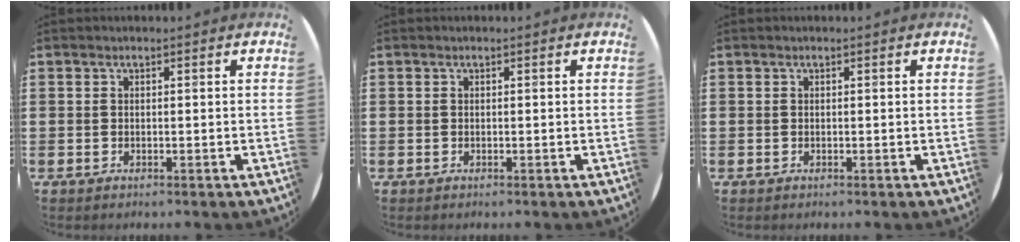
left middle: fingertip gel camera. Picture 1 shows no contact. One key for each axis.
{"total": 0.0}
{"total": 0.0}